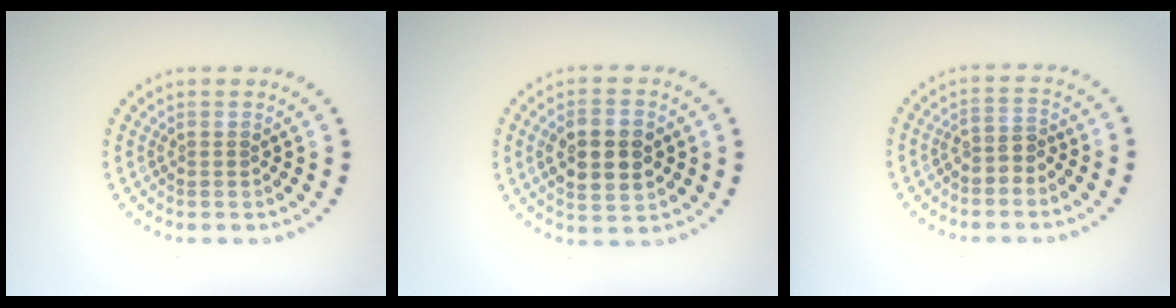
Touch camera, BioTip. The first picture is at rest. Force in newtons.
{"total": 5.5, "press": 5.5, "slide": 0.5}
{"total": 1.8, "press": 1.5, "slide": 0.9}